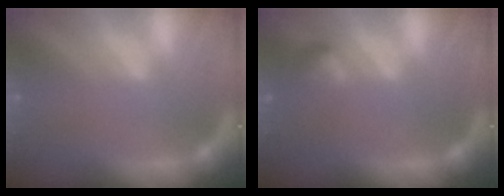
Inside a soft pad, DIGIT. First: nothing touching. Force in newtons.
{"total": 1.4}